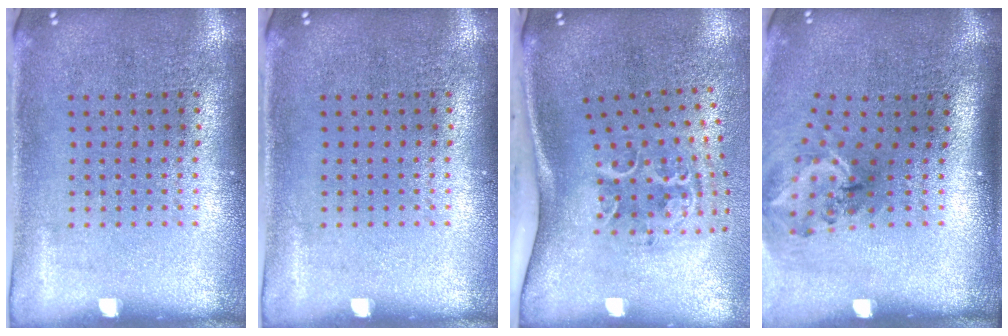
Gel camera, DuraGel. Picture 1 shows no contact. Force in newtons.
{"total": 0.0}
{"total": 2.3, "press": 1.4, "slide": 1.9}
{"total": 1.7, "press": 1.2, "slide": 1.2}